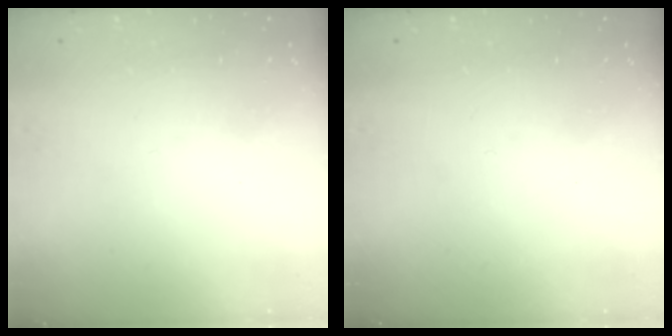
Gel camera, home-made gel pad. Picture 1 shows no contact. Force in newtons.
{"total": 0.0}